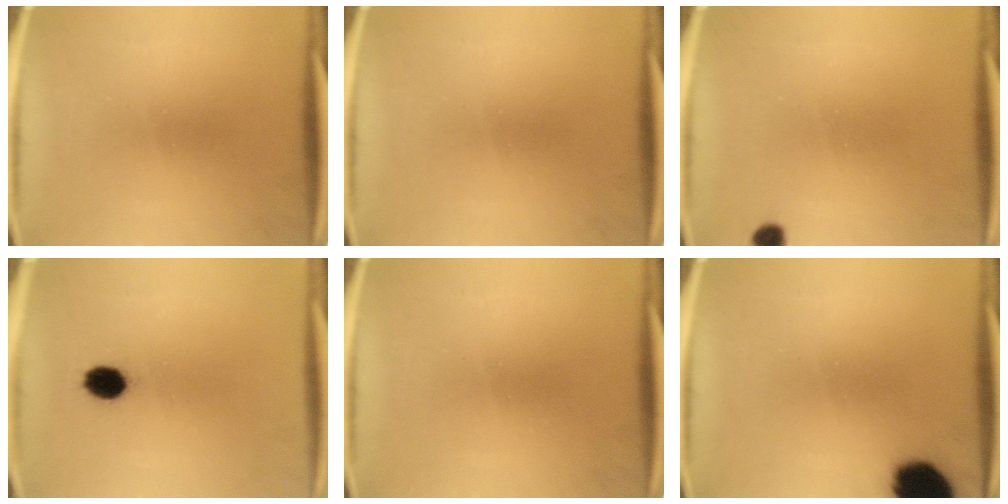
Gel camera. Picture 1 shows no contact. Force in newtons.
{"total": 0.0}
{"total": 1.8}
{"total": 4.7}
{"total": 0.0}
{"total": 13.4}